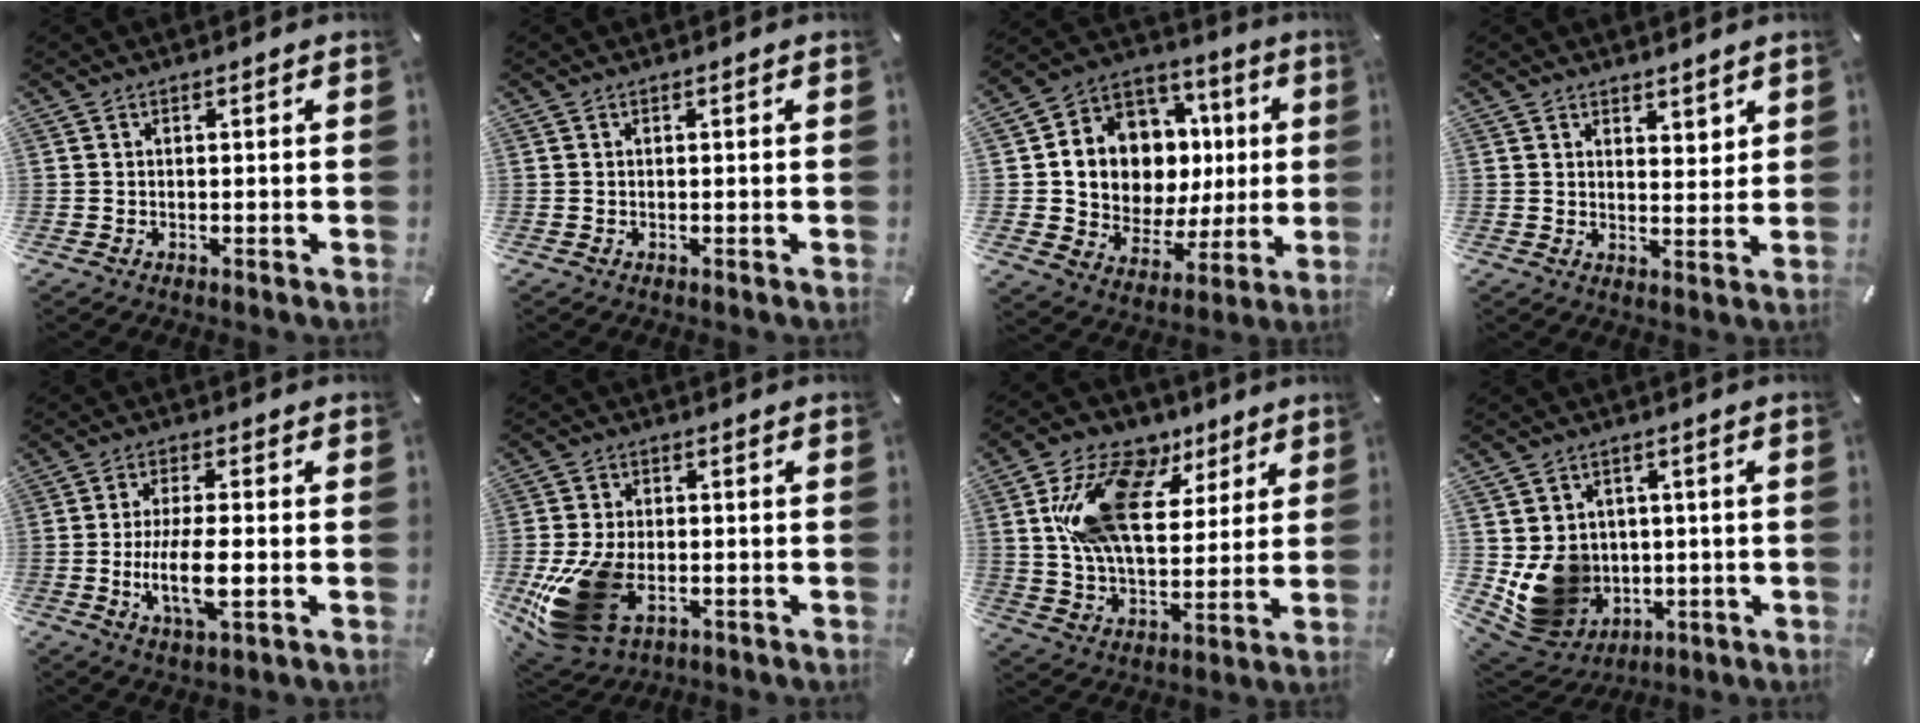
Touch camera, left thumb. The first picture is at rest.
{"total": 0.0}
{"total": 11.7, "force": [1.9, 10.7, 4.4], "torque": [-0.072, -0.036, 0.046]}
{"total": 3.9, "force": [3.2, 2.1, 0.0], "torque": [0.015, -0.024, 0.057]}
{"total": 10.1, "force": [-1.6, 3.6, 9.3], "torque": [-0.192, -0.013, -0.029]}
{"total": 17.2, "force": [-4.9, 11.0, 12.3], "torque": [-0.262, 0.005, -0.076]}
{"total": 20.9, "force": [7.6, 13.5, 14.1], "torque": [-0.256, -0.002, 0.135]}
{"total": 11.9, "force": [-0.4, 11.2, 3.9], "torque": [-0.089, -0.013, 0.006]}